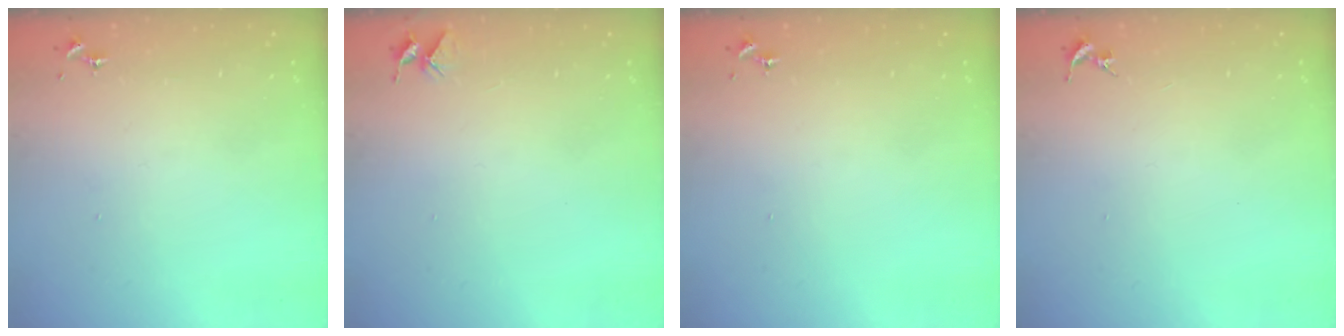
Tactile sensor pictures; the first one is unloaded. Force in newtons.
{"total": 4.0, "press": 4.0, "slide": 0.3}
{"total": 0.0}
{"total": 0.0}